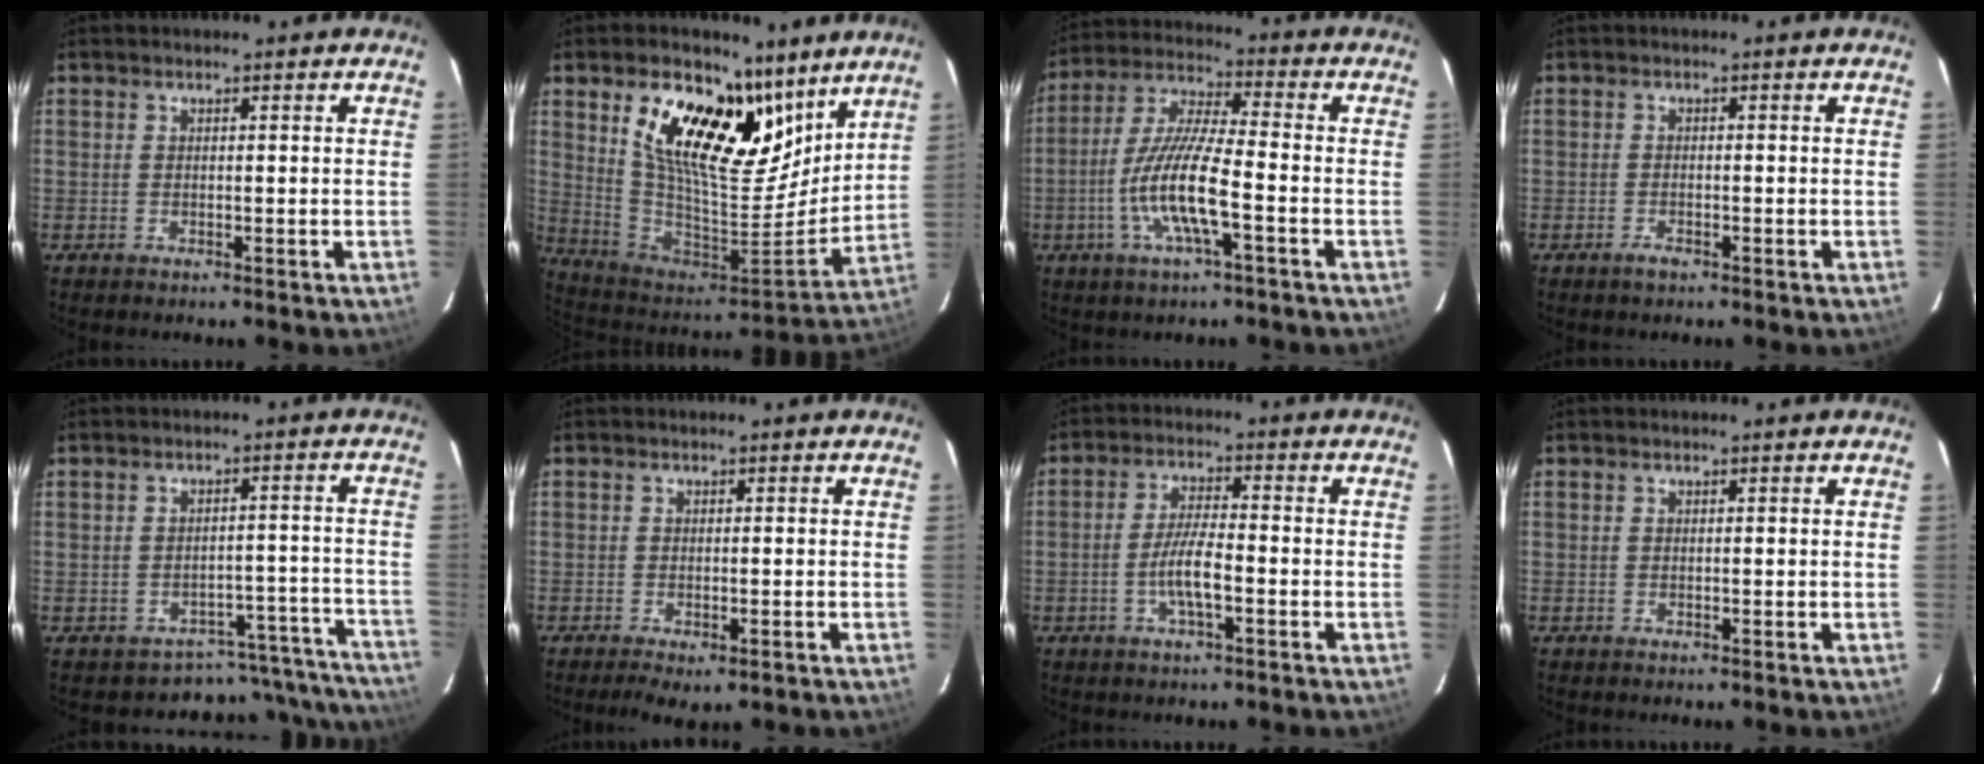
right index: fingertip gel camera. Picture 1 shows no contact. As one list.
[{"total": 23.7, "force": [12.8, 11.8, 16.0], "torque": [-0.299, -0.004, 0.230]}, {"total": 12.0, "force": [-4.1, 1.5, 11.1], "torque": [-0.234, -0.002, -0.081]}, {"total": 1.6, "force": [-1.1, 0.5, 1.0], "torque": [-0.020, -0.002, -0.021]}, {"total": 13.4, "force": [-12.4, 5.1, -0.4], "torque": [0.037, 0.071, -0.142]}, {"total": 3.8, "force": [-2.2, 1.6, 2.6], "torque": [-0.054, -0.013, -0.033]}, {"total": 5.8, "force": [-2.2, 1.0, 5.2], "torque": [-0.106, 0.002, -0.042]}, {"total": 0.0}]